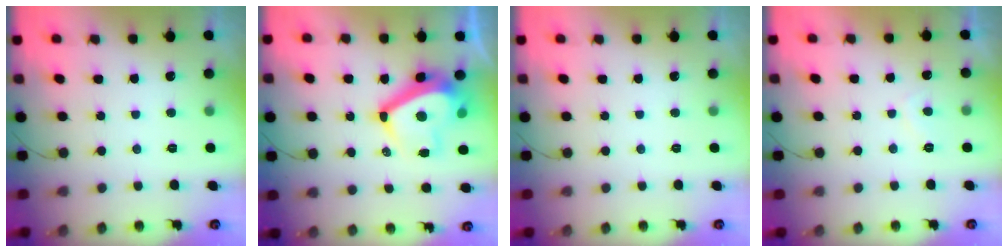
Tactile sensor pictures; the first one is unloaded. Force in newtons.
{"total": 13.5, "press": 13.3, "slide": 1.9}
{"total": 0.0}
{"total": 1.6, "press": 1.5, "slide": 0.6}